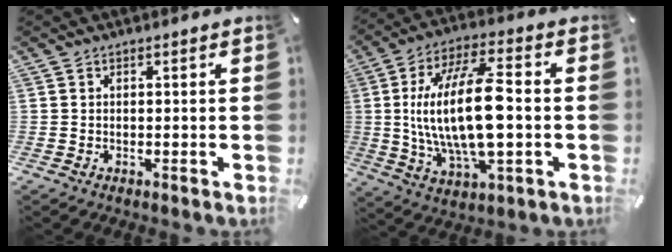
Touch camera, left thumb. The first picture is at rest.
{"total": 21.2, "force": [-0.3, 8.6, 19.4], "torque": [-0.393, -0.001, -0.005]}